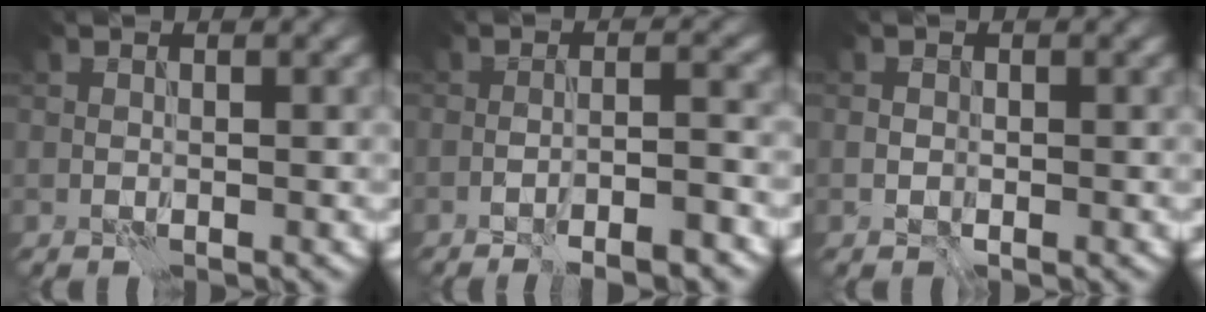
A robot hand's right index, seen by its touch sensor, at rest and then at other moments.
{"total": 5.4, "force": [-3.9, 1.0, 3.7], "torque": [-0.041, 0.014, -0.057]}
{"total": 1.0, "force": [-0.3, 0.9, 0.3], "torque": [-0.003, -0.001, -0.008]}